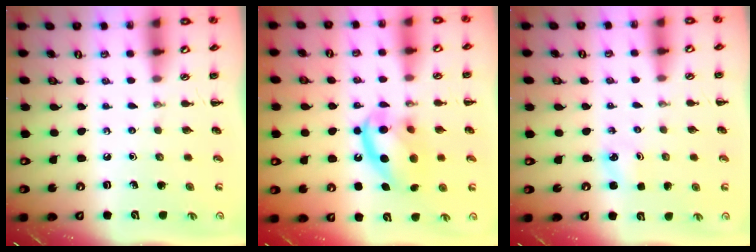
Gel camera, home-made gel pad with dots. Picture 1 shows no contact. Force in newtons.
{"total": 15.0, "press": 14.8, "slide": 2.5}
{"total": 2.5, "press": 2.4, "slide": 0.8}